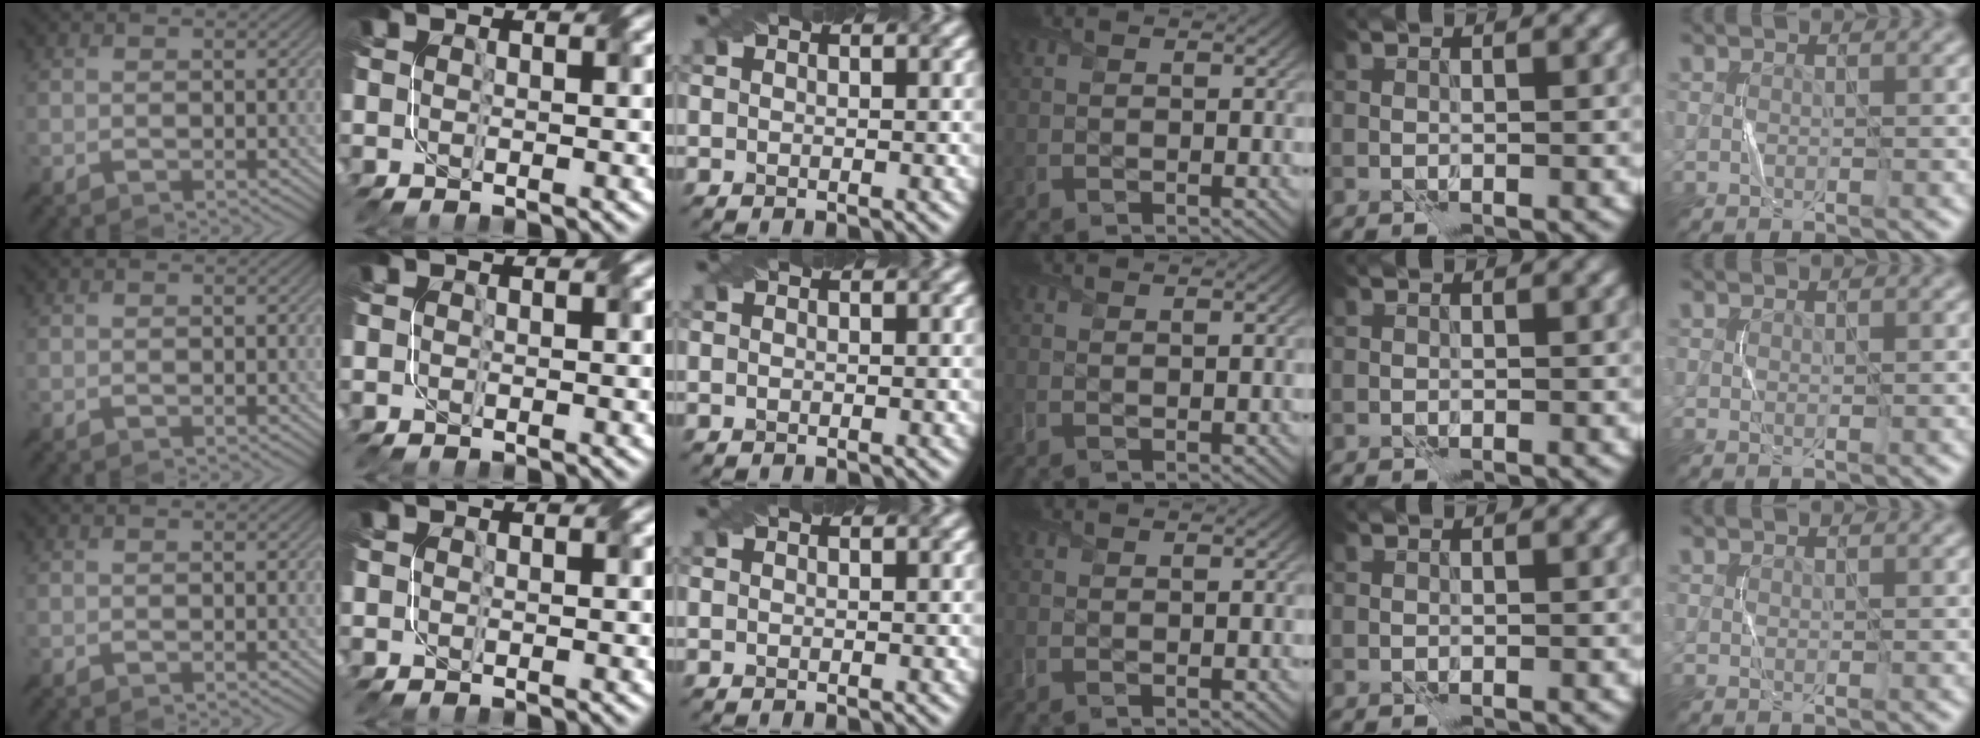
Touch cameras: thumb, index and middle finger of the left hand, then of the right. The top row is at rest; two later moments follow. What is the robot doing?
{"motion": "fold", "object": "file"}